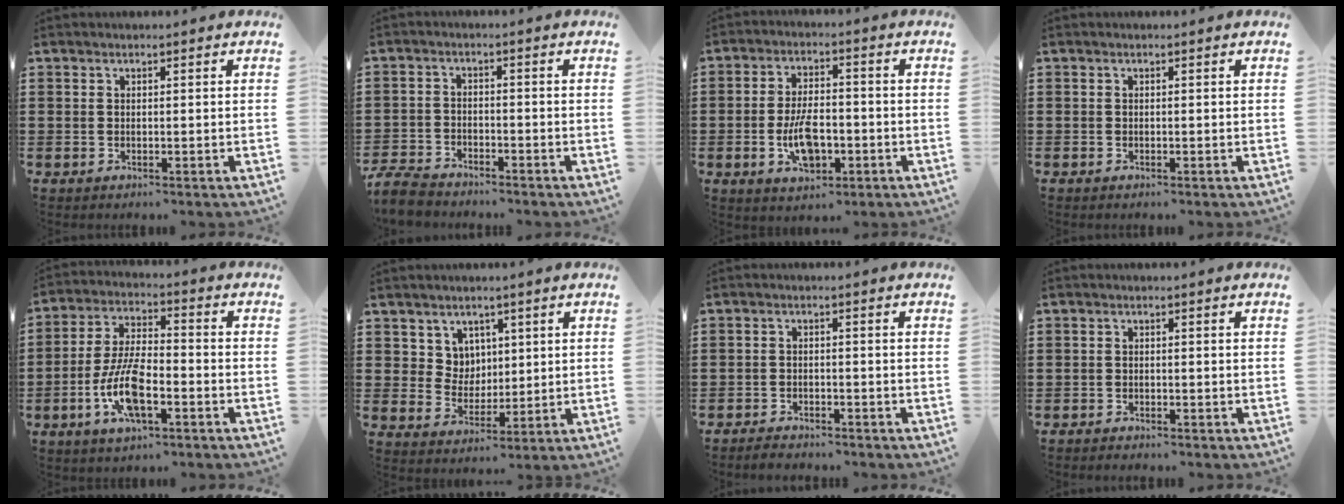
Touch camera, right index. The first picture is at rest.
{"total": 4.4, "force": [-4.2, 0.8, 1.0], "torque": [-0.039, -0.004, -0.089]}
{"total": 7.4, "force": [-2.1, 3.7, 6.1], "torque": [-0.120, 0.000, -0.042]}
{"total": 0.0}
{"total": 10.2, "force": [-3.6, 3.9, 8.7], "torque": [-0.194, -0.005, -0.070]}
{"total": 5.0, "force": [2.6, 4.2, 0.5], "torque": [-0.034, 0.007, 0.050]}
{"total": 2.0, "force": [-2.0, 0.2, -0.1], "torque": [-0.005, 0.001, -0.043]}
{"total": 1.1, "force": [-1.1, 0.1, -0.1], "torque": [-0.002, 0.001, -0.023]}